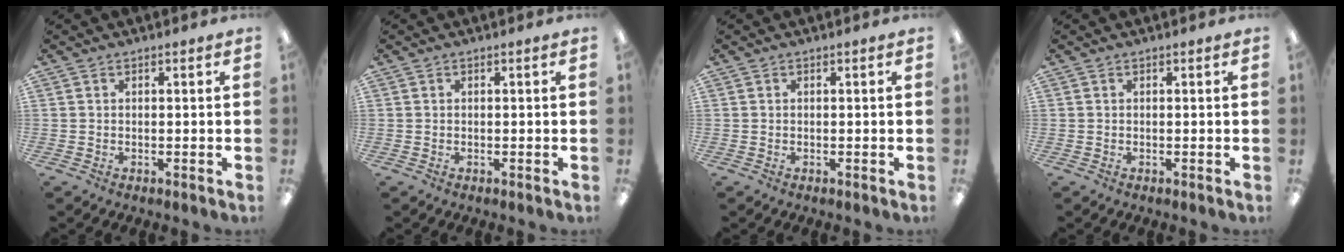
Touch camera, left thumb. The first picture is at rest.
{"total": 0.0}
{"total": 0.0}
{"total": 0.0}